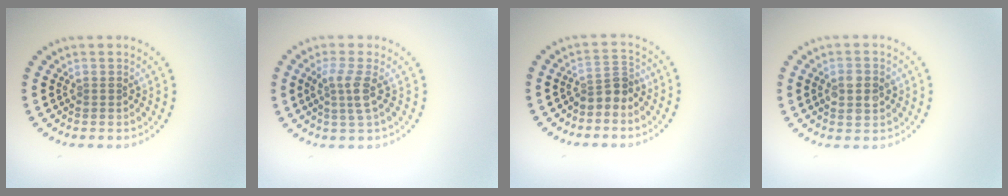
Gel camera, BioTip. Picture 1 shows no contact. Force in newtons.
{"total": 2.3, "press": 1.9, "slide": 1.4}
{"total": 2.4, "press": 1.9, "slide": 1.6}
{"total": 2.8, "press": 2.8, "slide": 0.1}